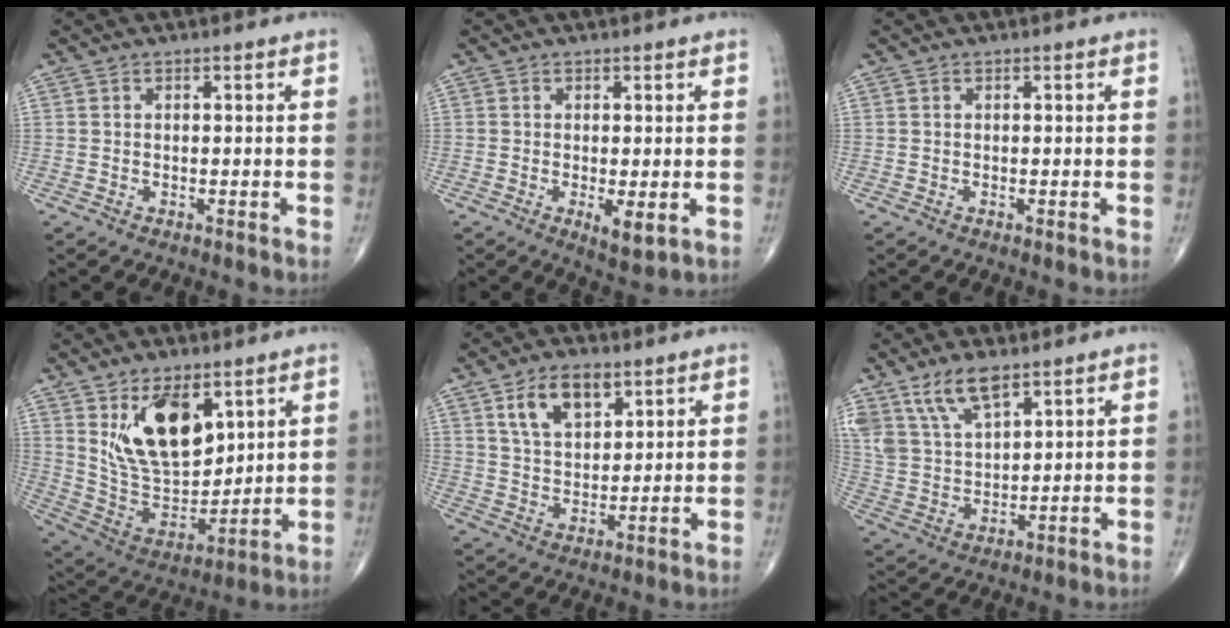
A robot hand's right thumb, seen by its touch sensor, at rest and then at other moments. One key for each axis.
{"total": 3.9, "fx": -0.8, "fy": 1.2, "fz": 3.7, "tx": -0.058, "ty": -0.014, "tz": -0.012}
{"total": 0.0}
{"total": 16.4, "fx": 7.3, "fy": 8.9, "fz": 11.8, "tx": -0.170, "ty": -0.043, "tz": 0.155}
{"total": 9.4, "fx": 4.9, "fy": 5.2, "fz": 6.2, "tx": -0.093, "ty": -0.022, "tz": 0.093}
{"total": 10.3, "fx": 6.8, "fy": 4.3, "fz": 6.4, "tx": -0.116, "ty": -0.025, "tz": 0.143}